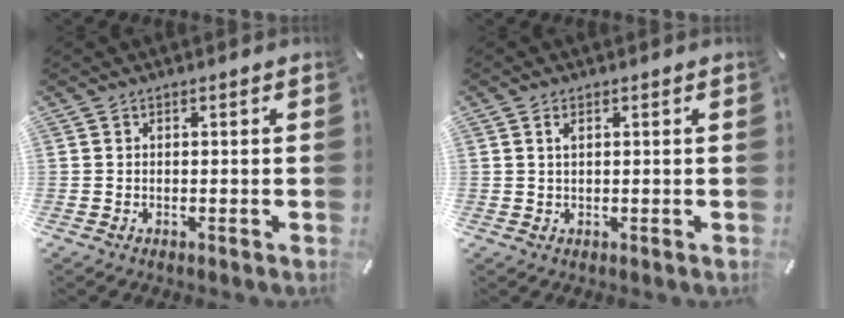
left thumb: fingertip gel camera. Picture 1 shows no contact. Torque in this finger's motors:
{"motor_torque": [-0.05, -0.12, 0.01, 0.26, -0.02]}